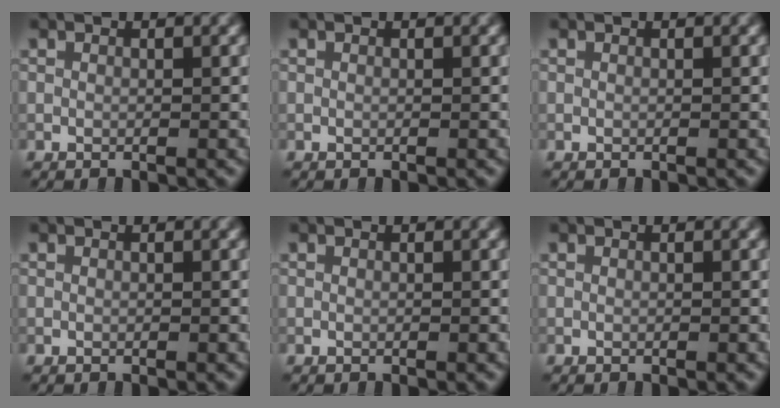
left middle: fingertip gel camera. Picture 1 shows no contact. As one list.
[{"total": 0.0}, {"total": 0.0}, {"total": 0.0}, {"total": 0.0}, {"total": 0.0}]